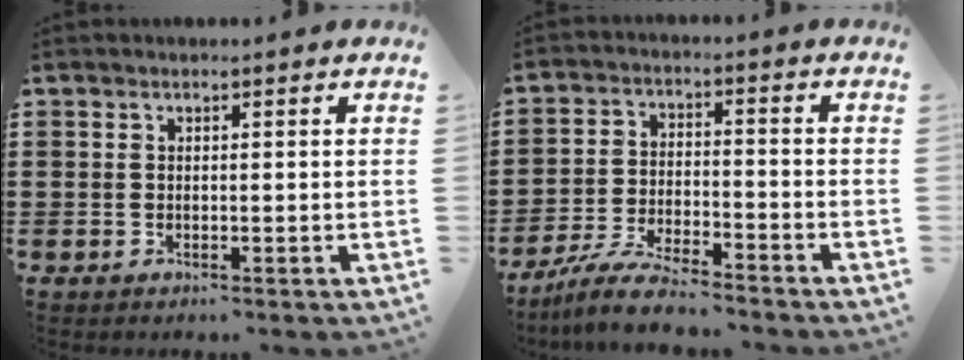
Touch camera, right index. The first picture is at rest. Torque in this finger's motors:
{"motor_torque": [0.98, 1.15, -0.09, -0.11]}